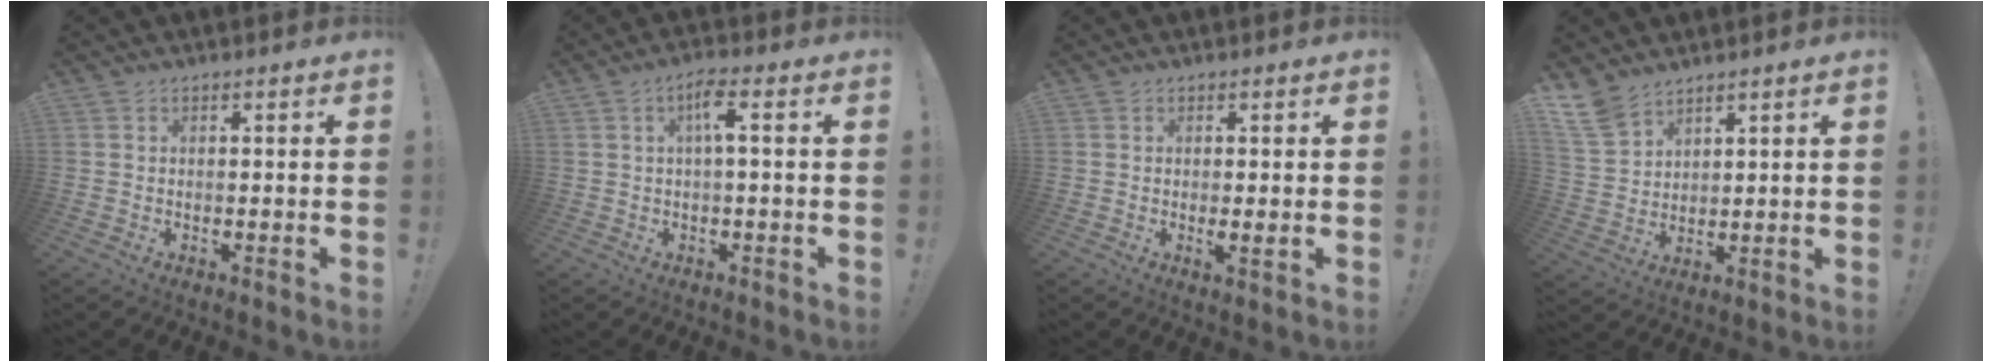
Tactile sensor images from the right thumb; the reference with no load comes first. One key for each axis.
{"total": 5.0, "fx": 1.1, "fy": 0.8, "fz": 4.8, "tx": -0.086, "ty": 0.005, "tz": 0.010}
{"total": 1.8, "fx": 0.4, "fy": 0.2, "fz": 1.8, "tx": -0.020, "ty": -0.008, "tz": 0.005}
{"total": 8.1, "fx": 6.6, "fy": 3.9, "fz": 2.7, "tx": -0.062, "ty": -0.038, "tz": 0.132}